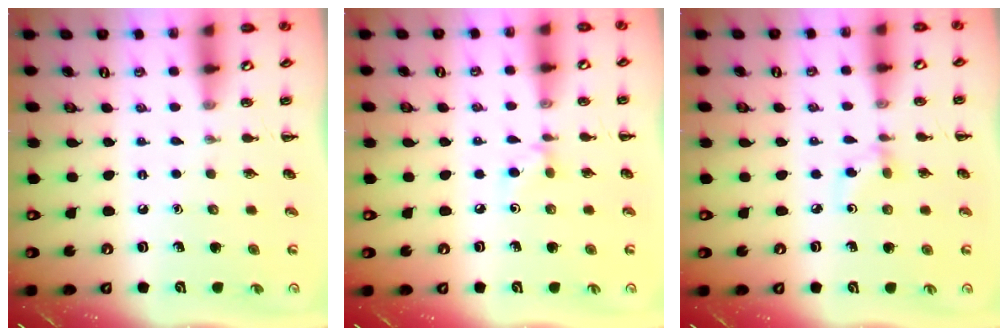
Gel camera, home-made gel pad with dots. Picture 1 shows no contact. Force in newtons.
{"total": 5.1, "press": 4.8, "slide": 1.8}
{"total": 3.4, "press": 3.1, "slide": 1.3}